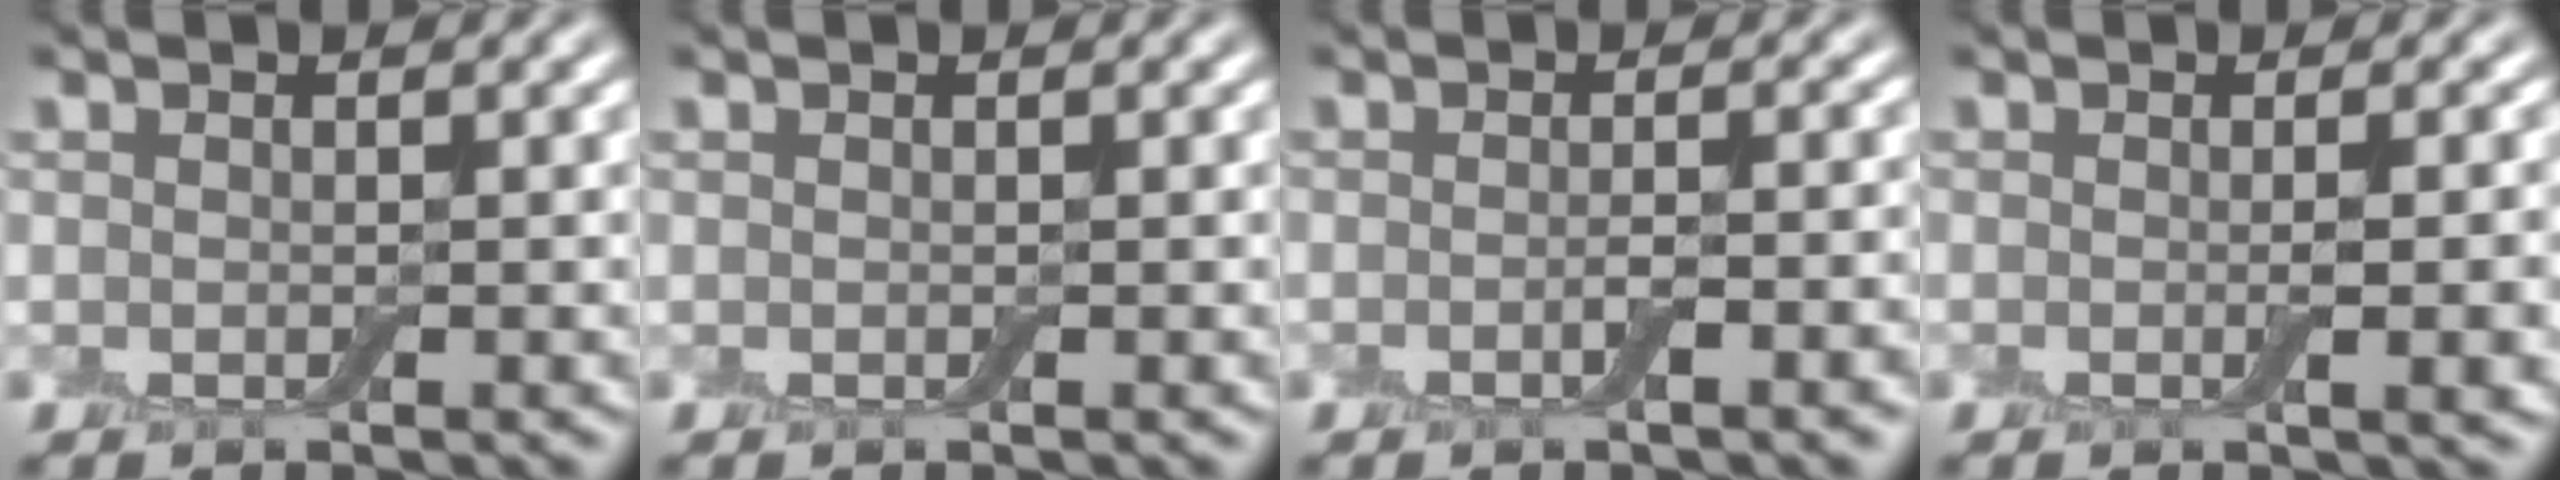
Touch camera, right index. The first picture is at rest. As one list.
[{"total": 0.0}, {"total": 2.5, "force": [-1.0, 0.7, 2.2], "torque": [-0.027, 0.003, -0.017]}, {"total": 3.6, "force": [-0.4, 1.0, 3.4], "torque": [-0.039, -0.001, -0.008]}]